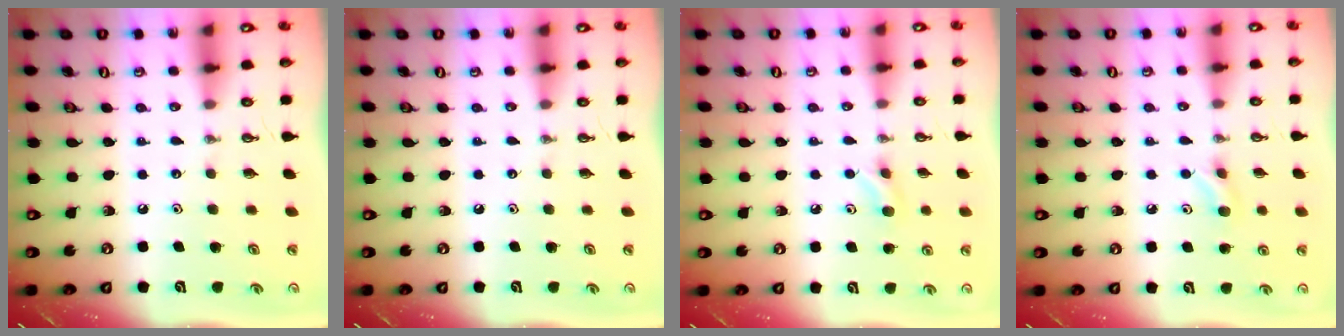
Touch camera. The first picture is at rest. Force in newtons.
{"total": 0.0}
{"total": 4.7, "press": 4.5, "slide": 1.5}
{"total": 4.7, "press": 4.5, "slide": 1.5}